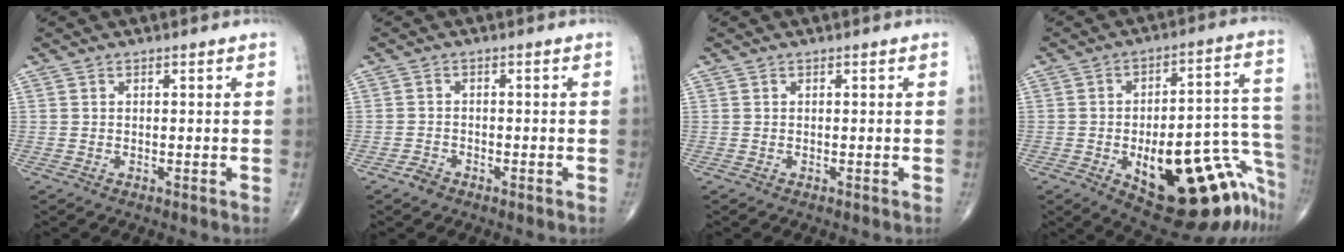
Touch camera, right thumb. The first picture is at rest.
{"total": 1.8, "force": [-1.4, 1.0, 0.5], "torque": [-0.012, 0.006, -0.026]}
{"total": 0.0}
{"total": 26.5, "force": [-11.6, 10.3, 21.5], "torque": [-0.197, 0.080, -0.143]}